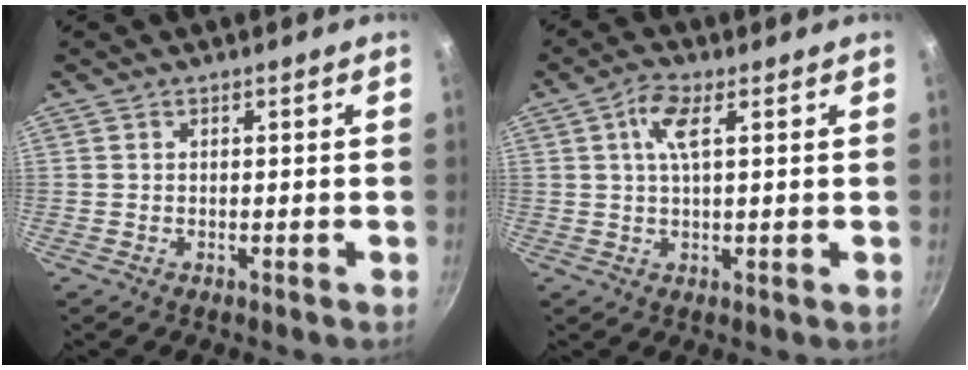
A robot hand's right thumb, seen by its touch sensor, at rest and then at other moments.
{"total": 5.2, "force": [1.7, 1.6, 4.7], "torque": [-0.096, 0.006, 0.030]}